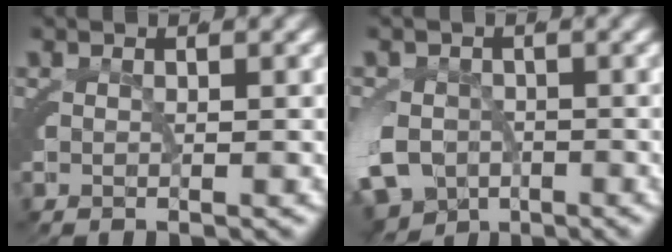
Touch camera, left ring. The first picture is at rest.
{"total": 7.0, "force": [-3.5, 5.6, 2.2], "torque": [-0.045, -0.033, -0.047]}